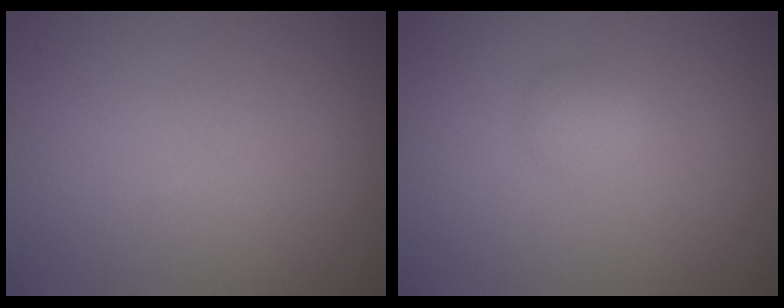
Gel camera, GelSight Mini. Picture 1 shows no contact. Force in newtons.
{"total": 1.2, "press": 1.2, "slide": 0.1}